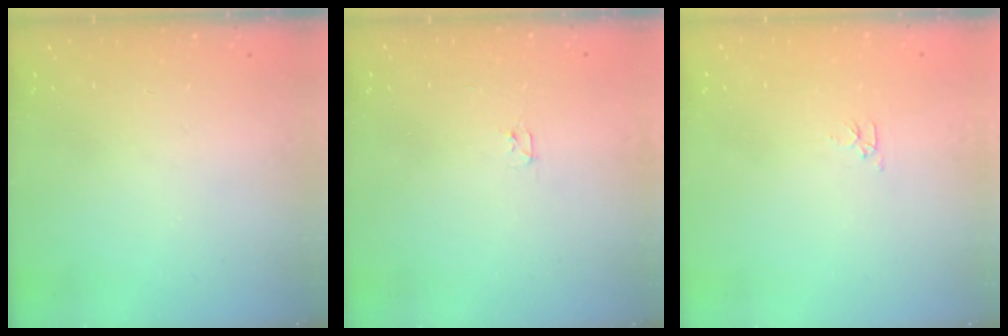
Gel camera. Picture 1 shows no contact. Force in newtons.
{"total": 2.4, "press": 2.3, "slide": 0.4}
{"total": 2.8, "press": 2.7, "slide": 0.4}